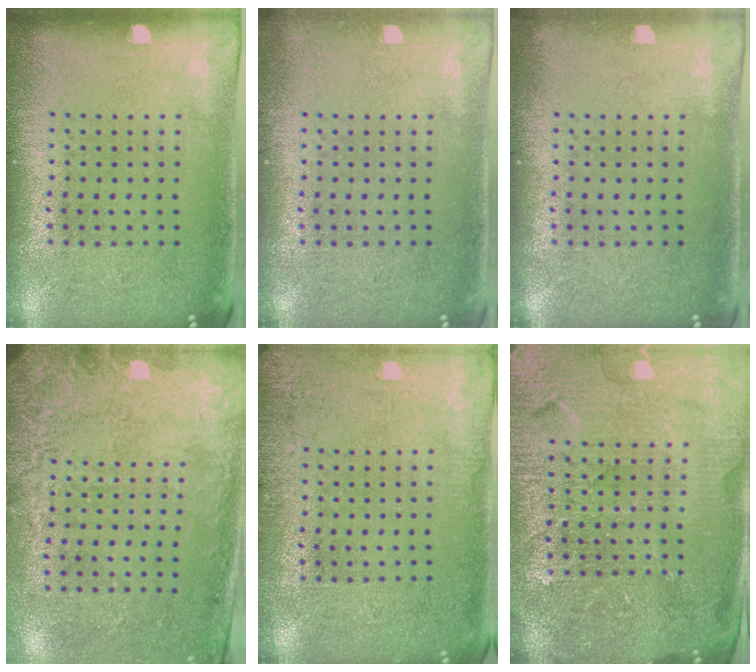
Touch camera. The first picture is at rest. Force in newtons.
{"total": 0.6, "press": 0.6, "slide": 0.1}
{"total": 0.5, "press": 0.5, "slide": 0.2}
{"total": 2.7, "press": 2.0, "slide": 1.9}
{"total": 2.5, "press": 2.4, "slide": 0.5}
{"total": 4.8, "press": 4.5, "slide": 1.6}